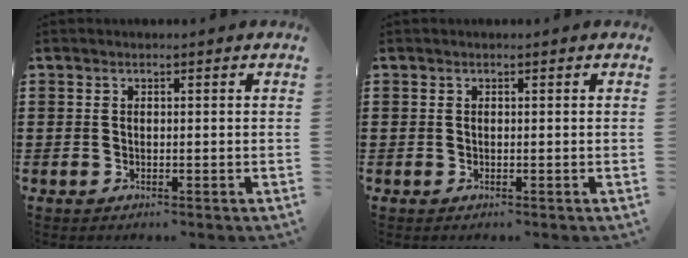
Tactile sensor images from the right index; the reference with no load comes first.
{"total": 0.0}